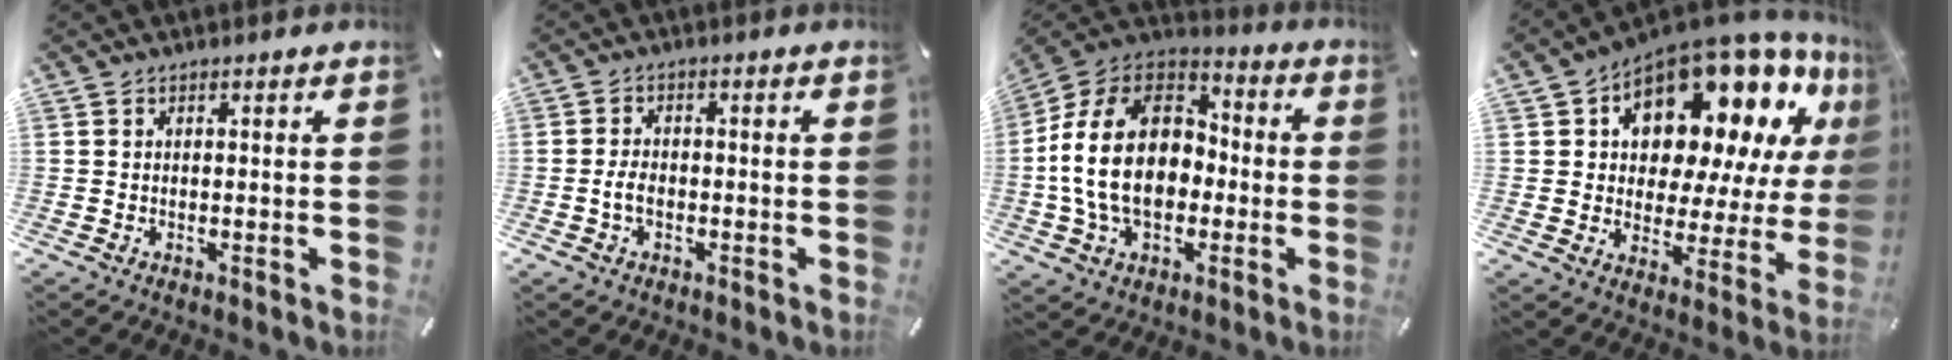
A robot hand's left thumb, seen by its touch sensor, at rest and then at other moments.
{"total": 3.6, "force": [-1.0, 2.4, 2.5], "torque": [-0.059, 0.003, -0.022]}
{"total": 19.8, "force": [-2.3, 14.7, 13.0], "torque": [-0.272, 0.025, -0.042]}
{"total": 16.9, "force": [11.0, 9.8, 8.3], "torque": [-0.124, -0.099, 0.188]}